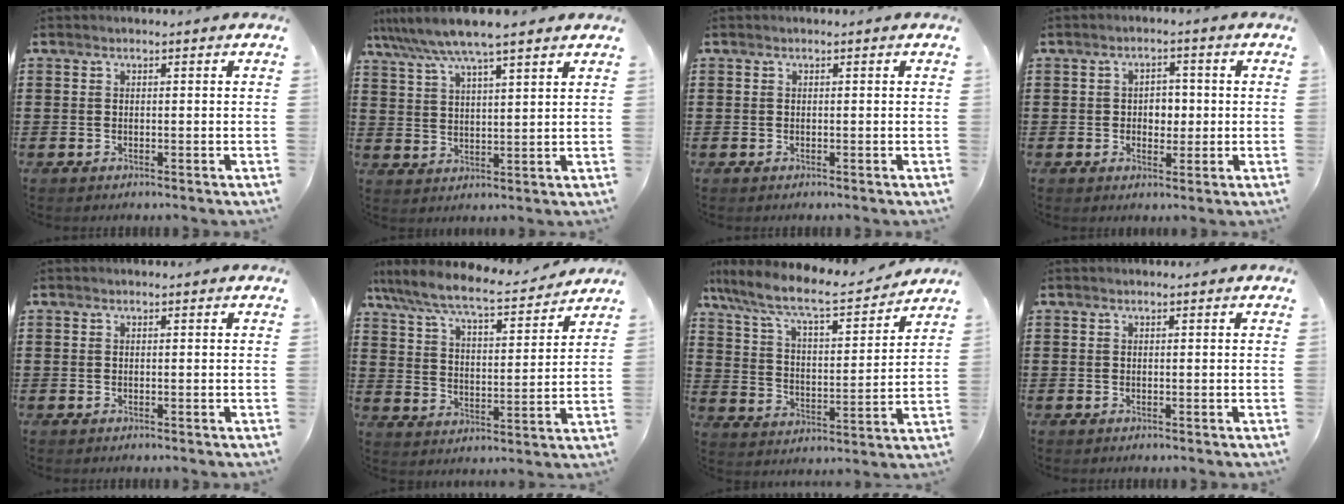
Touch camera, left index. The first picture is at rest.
{"total": 6.8, "force": [5.8, 0.5, 3.6], "torque": [-0.089, -0.018, 0.100]}
{"total": 0.0}
{"total": 3.3, "force": [-0.1, 2.4, 2.3], "torque": [-0.043, 0.005, -0.008]}
{"total": 0.0}
{"total": 7.5, "force": [6.7, 0.7, 3.2], "torque": [-0.093, -0.041, 0.112]}
{"total": 8.9, "force": [7.4, 1.2, 4.7], "torque": [-0.120, -0.043, 0.122]}
{"total": 0.0}